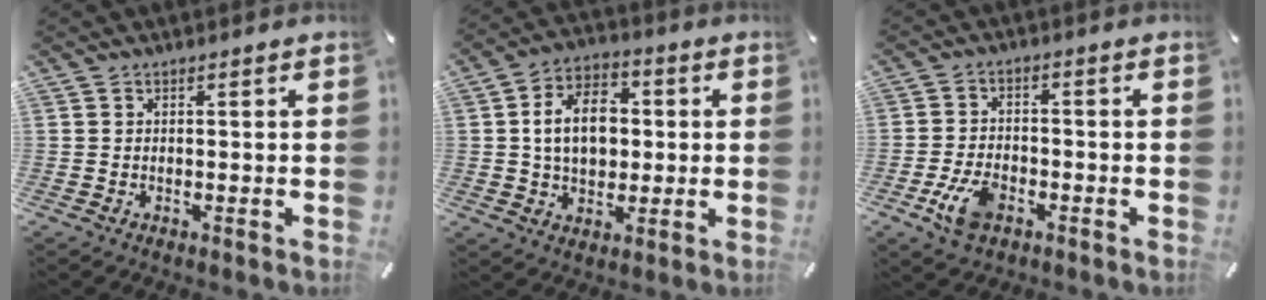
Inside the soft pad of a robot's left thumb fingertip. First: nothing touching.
{"total": 12.1, "force": [0.7, 9.0, 7.9], "torque": [-0.143, 0.010, 0.011]}
{"total": 7.8, "force": [-3.5, 4.7, 5.1], "torque": [-0.117, 0.009, -0.065]}